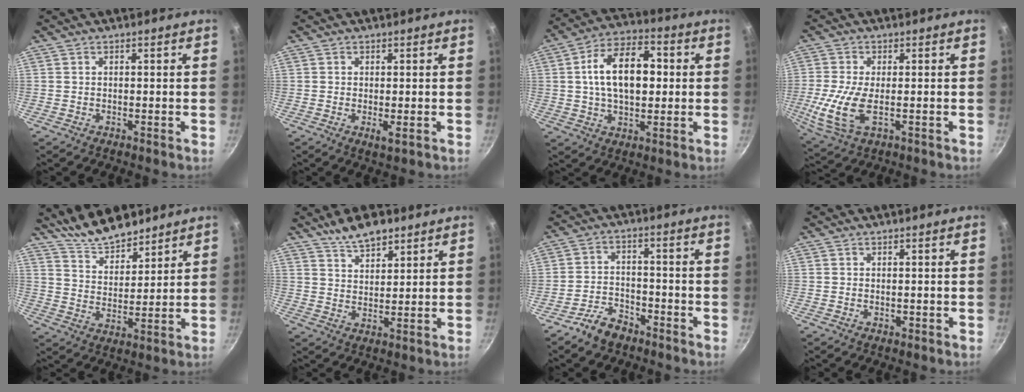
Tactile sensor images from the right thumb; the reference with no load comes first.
{"total": 1.8, "force": [-0.4, 0.6, 1.7], "torque": [-0.031, -0.007, -0.005]}
{"total": 15.2, "force": [1.6, 9.1, 12.1], "torque": [-0.172, 0.022, 0.017]}
{"total": 9.4, "force": [-1.6, 4.2, 8.3], "torque": [-0.186, -0.015, -0.033]}
{"total": 10.2, "force": [8.8, 3.5, 3.7], "torque": [-0.042, -0.062, 0.158]}
{"total": 7.6, "force": [5.7, 3.0, 4.1], "torque": [-0.053, -0.027, 0.098]}
{"total": 6.0, "force": [-4.5, 3.3, 2.4], "torque": [-0.037, 0.042, -0.083]}
{"total": 0.7, "force": [-0.1, 0.5, 0.5], "torque": [-0.006, 0.000, -0.001]}